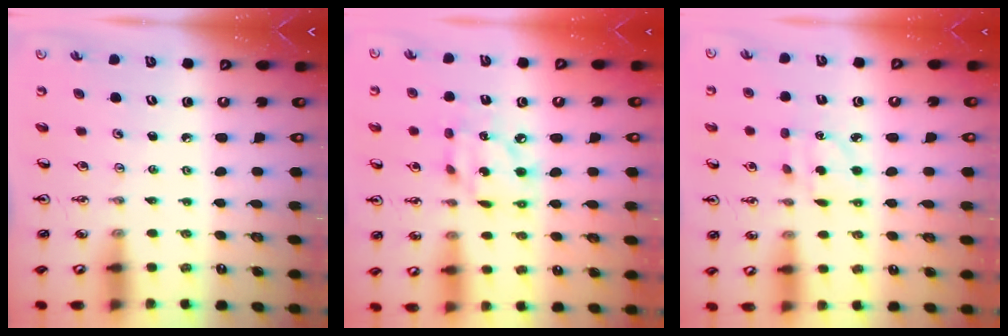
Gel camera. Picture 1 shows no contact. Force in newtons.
{"total": 11.8, "press": 11.7, "slide": 1.2}
{"total": 4.8, "press": 4.8, "slide": 0.6}